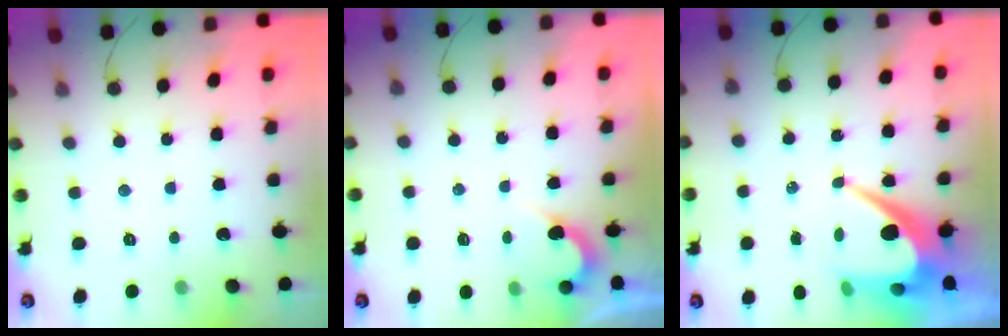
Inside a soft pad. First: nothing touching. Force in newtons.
{"total": 2.7, "press": 2.7, "slide": 0.2}
{"total": 11.0, "press": 11.0, "slide": 1.0}